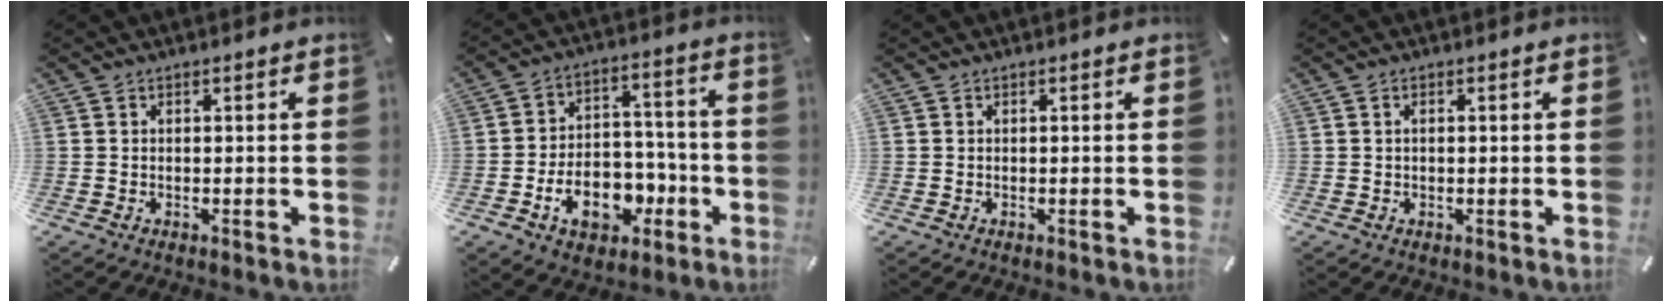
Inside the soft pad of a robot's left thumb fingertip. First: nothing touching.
{"total": 13.4, "force": [-5.3, 9.6, 7.7], "torque": [-0.123, 0.038, -0.083]}
{"total": 0.0}
{"total": 1.1, "force": [0.2, 0.5, 0.9], "torque": [-0.019, 0.004, 0.002]}